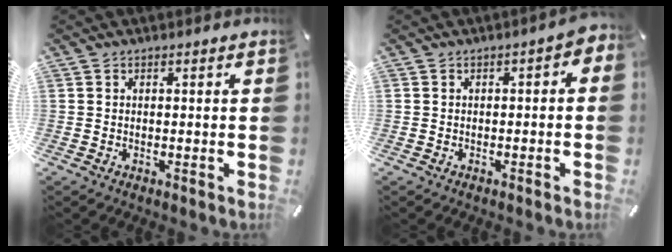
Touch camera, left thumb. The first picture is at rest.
{"total": 2.5, "force": [-1.3, 1.1, 1.8], "torque": [-0.032, 0.011, -0.026]}